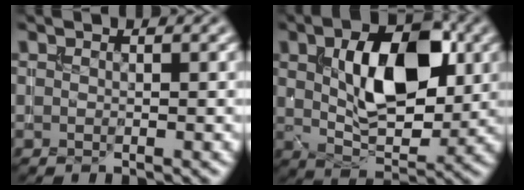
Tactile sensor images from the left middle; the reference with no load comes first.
{"total": 9.0, "force": [1.9, 4.8, 7.3], "torque": [-0.123, 0.003, 0.034]}